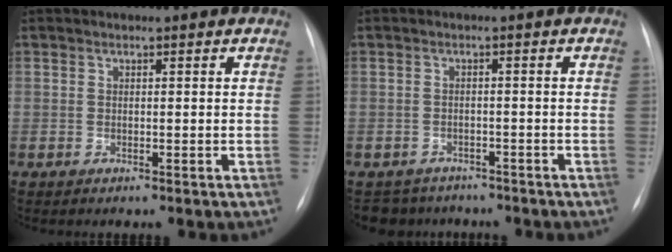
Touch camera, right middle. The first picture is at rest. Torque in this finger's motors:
{"motor_torque": [0.00, -0.05, -0.02, 0.00]}